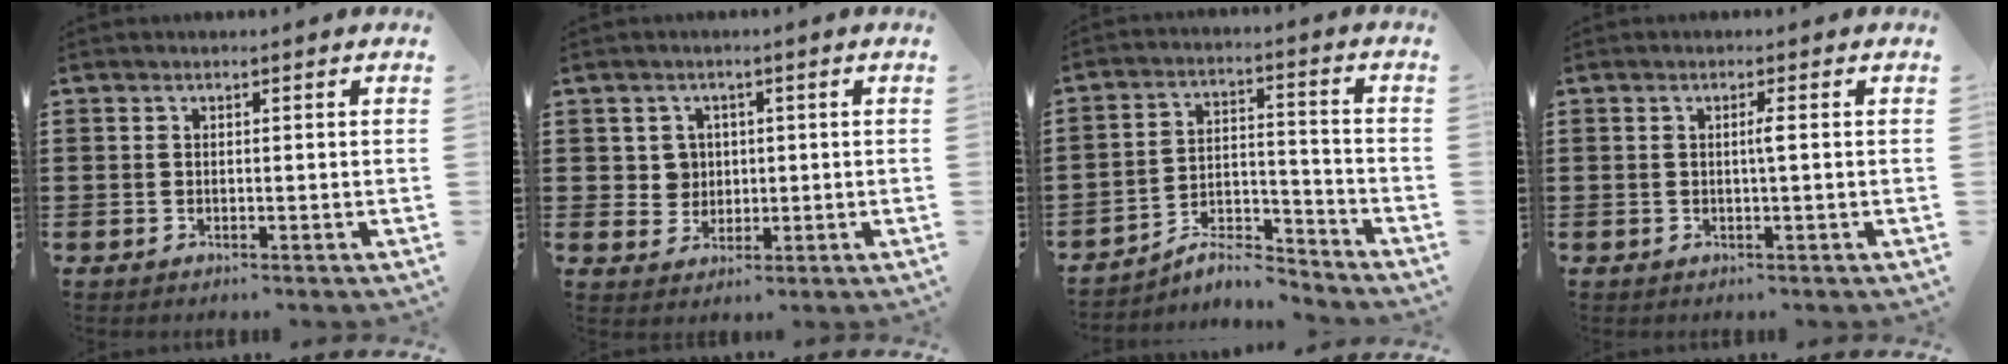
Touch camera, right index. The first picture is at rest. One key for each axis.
{"total": 3.9, "fx": 0.9, "fy": 3.6, "fz": 1.2, "tx": -0.040, "ty": 0.013, "tz": 0.015}
{"total": 7.1, "fx": -6.4, "fy": 1.5, "fz": 2.6, "tx": -0.043, "ty": 0.010, "tz": -0.121}
{"total": 1.2, "fx": 0.0, "fy": -0.2, "fz": 1.2, "tx": -0.023, "ty": -0.004, "tz": -0.001}